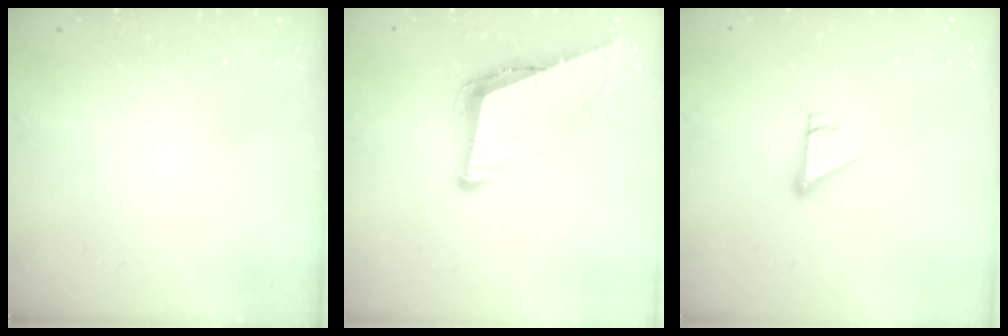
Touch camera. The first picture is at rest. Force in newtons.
{"total": 9.3, "press": 8.9, "slide": 2.7}
{"total": 3.1, "press": 3.1, "slide": 0.1}